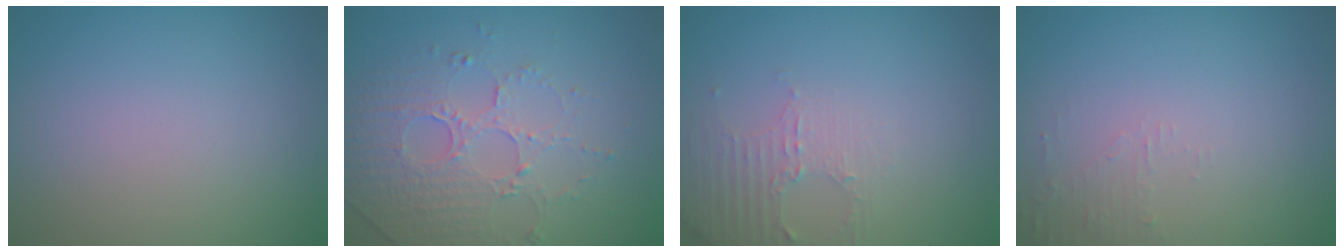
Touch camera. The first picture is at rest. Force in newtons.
{"total": 5.0, "press": 3.4, "slide": 3.6}
{"total": 2.6, "press": 2.5, "slide": 0.7}
{"total": 1.3, "press": 1.2, "slide": 0.3}